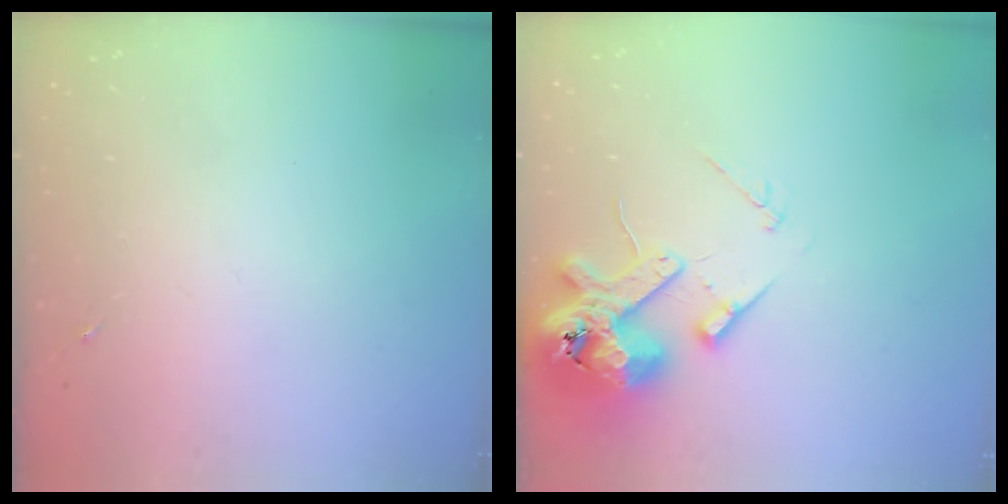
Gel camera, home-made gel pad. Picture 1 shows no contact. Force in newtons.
{"total": 14.6, "press": 14.4, "slide": 2.5}